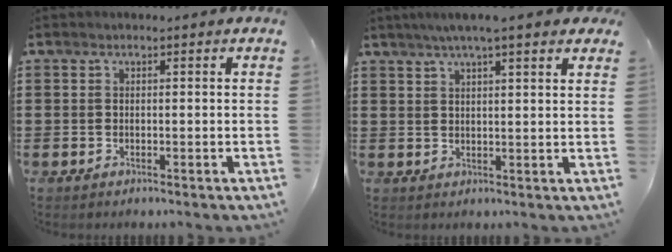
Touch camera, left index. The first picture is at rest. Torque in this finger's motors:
{"motor_torque": [2.14, 0.00, 1.05, 0.21]}